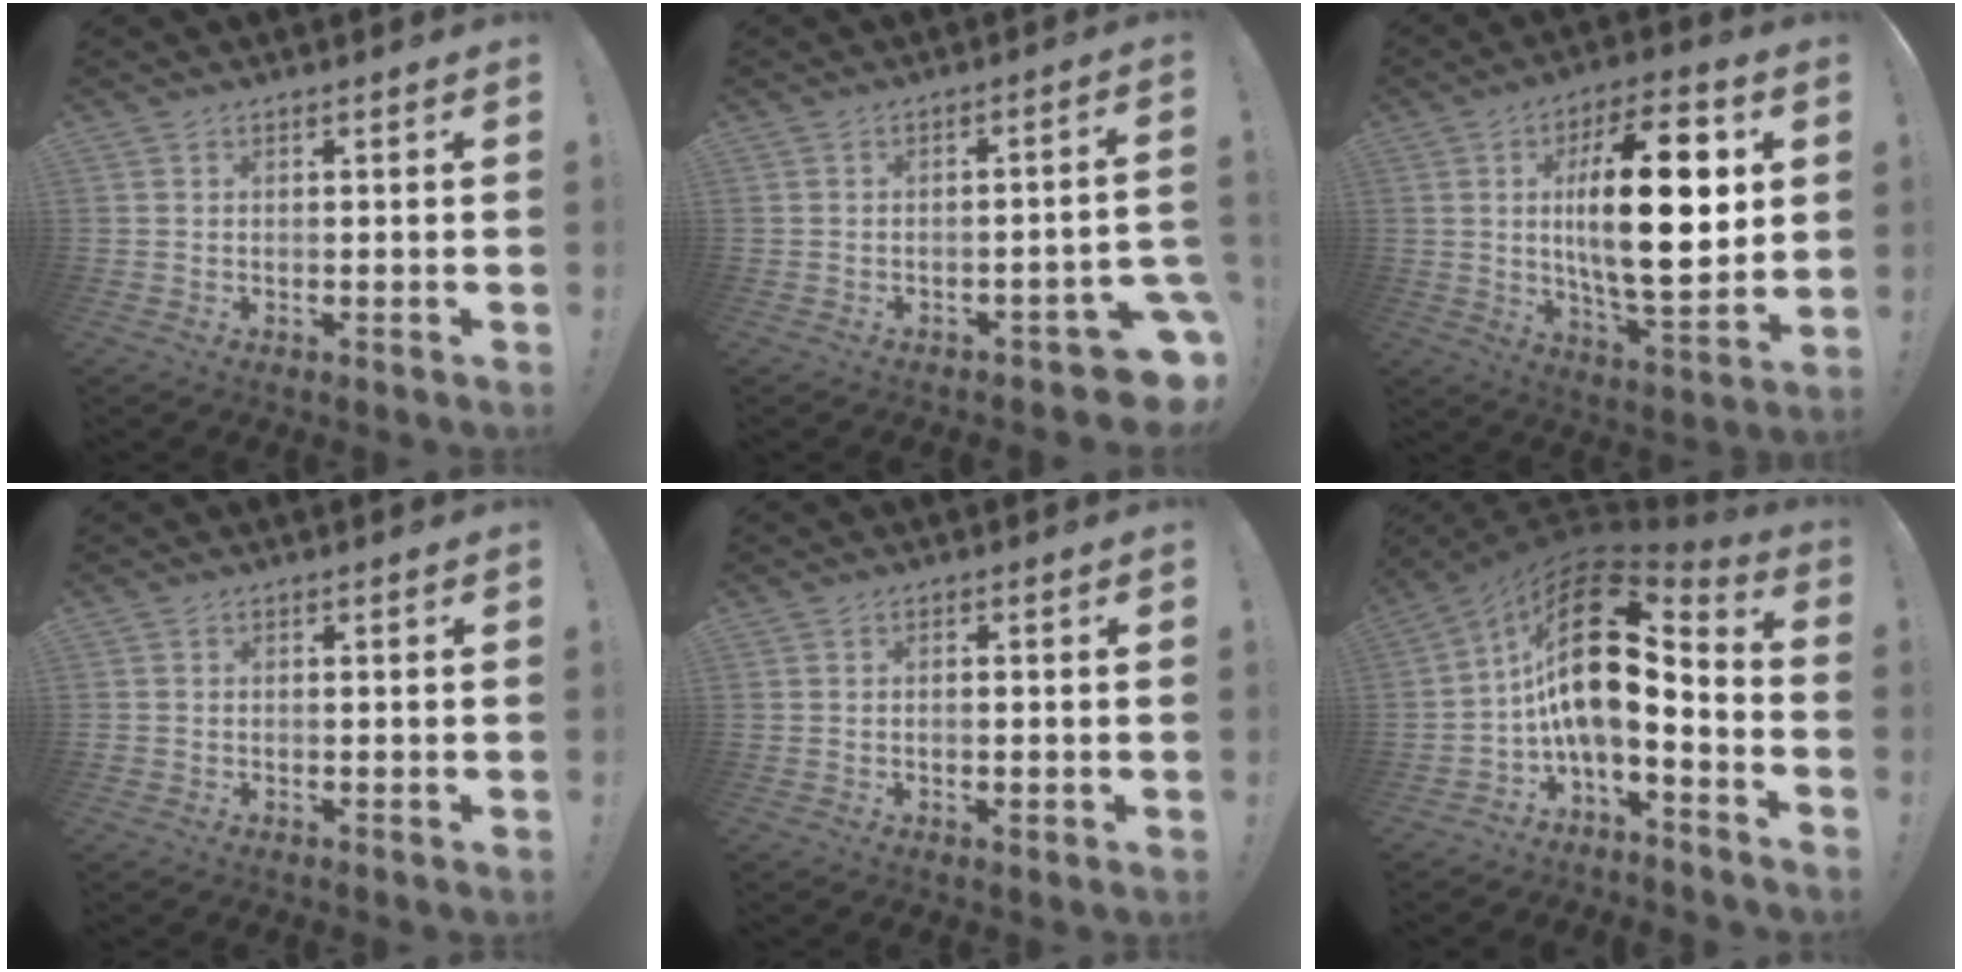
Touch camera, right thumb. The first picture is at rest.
{"total": 6.6, "force": [-4.0, 2.1, 4.9], "torque": [-0.051, 0.013, -0.065]}
{"total": 24.8, "force": [3.9, 9.5, 22.6], "torque": [-0.368, -0.009, 0.054]}
{"total": 0.9, "force": [-0.4, 0.8, 0.4], "torque": [-0.009, 0.004, -0.006]}
{"total": 1.2, "force": [-0.5, 0.4, 1.0], "torque": [-0.013, 0.001, -0.009]}
{"total": 19.2, "force": [2.8, 8.7, 16.9], "torque": [-0.299, -0.020, 0.052]}